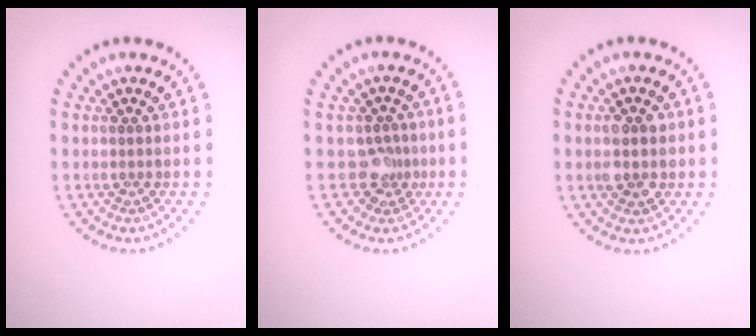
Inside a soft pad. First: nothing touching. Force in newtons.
{"total": 2.0, "press": 1.5, "slide": 1.3}
{"total": 2.8, "press": 2.8, "slide": 0.2}